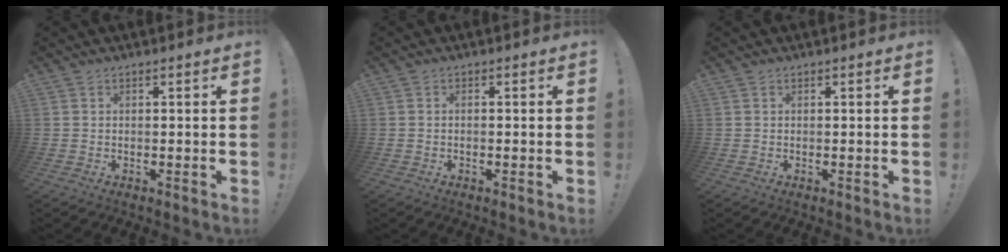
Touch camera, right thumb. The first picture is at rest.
{"total": 0.7, "force": [-0.5, 0.1, 0.4], "torque": [-0.016, 0.003, -0.007]}
{"total": 0.0}